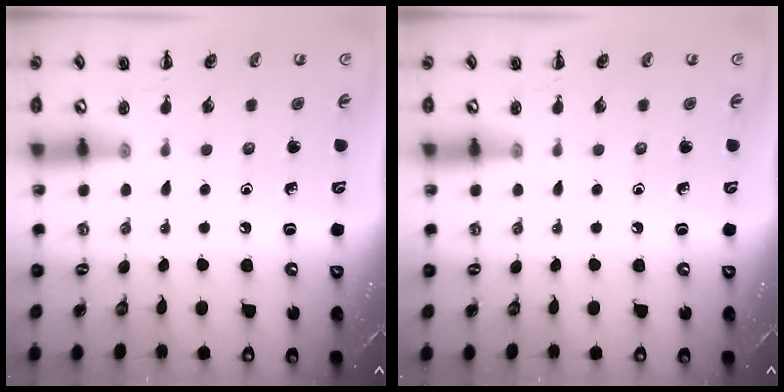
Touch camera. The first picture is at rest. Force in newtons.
{"total": 0.0}